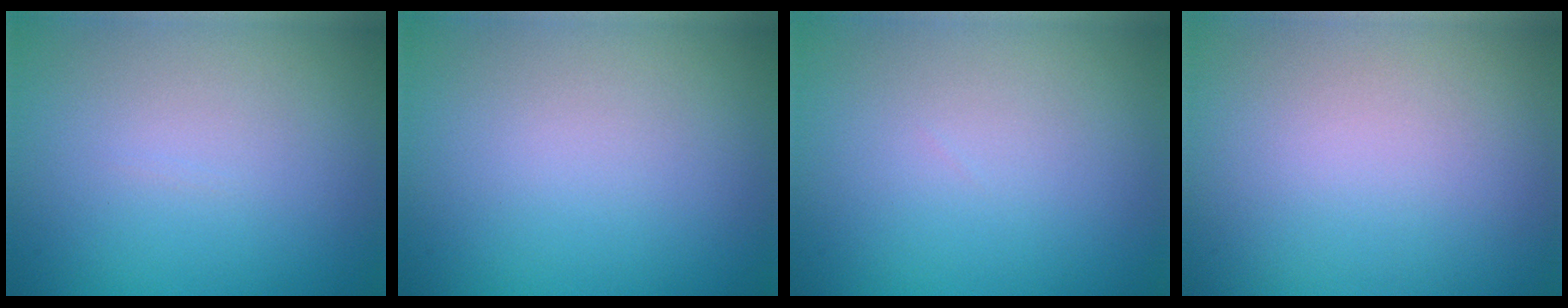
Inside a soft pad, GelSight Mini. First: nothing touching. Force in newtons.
{"total": 0.0}
{"total": 0.0}
{"total": 0.0}